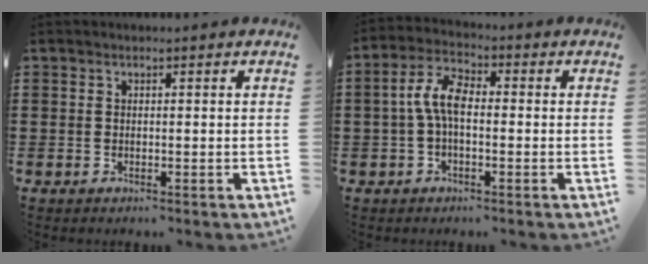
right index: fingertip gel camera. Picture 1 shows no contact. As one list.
[{"total": 5.9, "force": [-0.4, 2.6, 5.3], "torque": [-0.117, 0.005, -0.013]}]